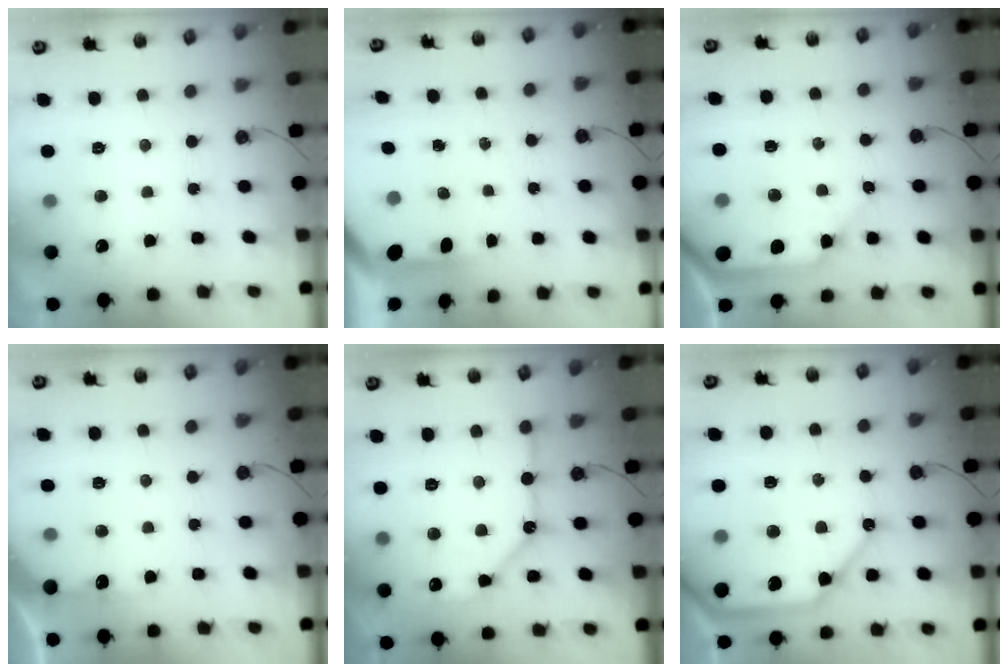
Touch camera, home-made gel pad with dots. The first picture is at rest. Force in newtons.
{"total": 3.6, "press": 3.6, "slide": 0.2}
{"total": 12.5, "press": 12.3, "slide": 1.8}
{"total": 3.9, "press": 3.8, "slide": 0.4}
{"total": 12.1, "press": 12.0, "slide": 1.2}
{"total": 20.3, "press": 20.1, "slide": 3.0}